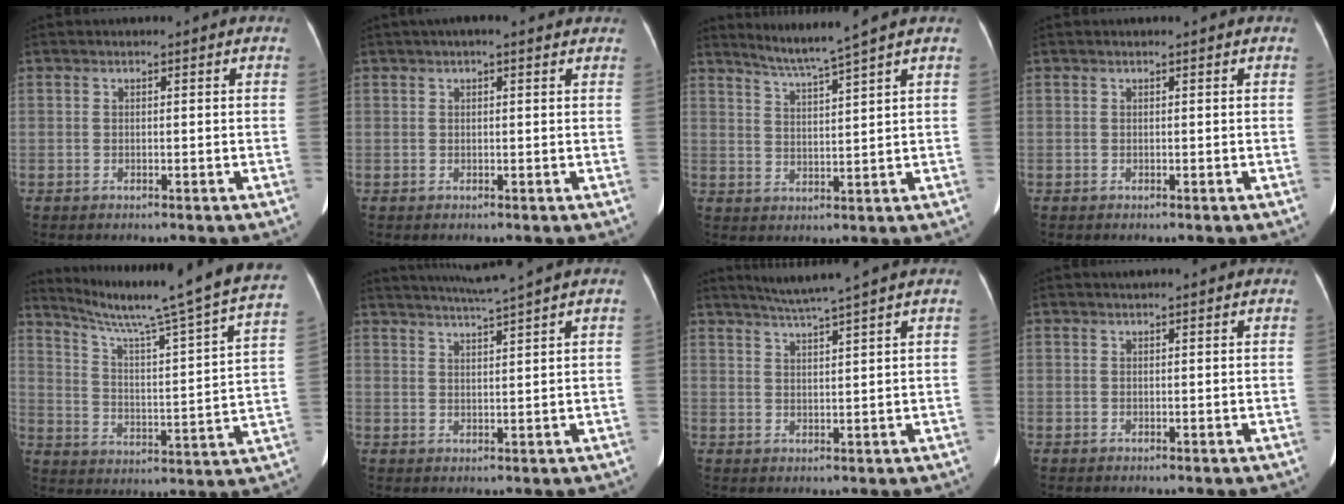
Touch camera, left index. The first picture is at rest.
{"total": 4.3, "force": [3.3, 0.9, 2.6], "torque": [-0.037, 0.032, 0.038]}
{"total": 5.3, "force": [4.5, -2.1, 2.0], "torque": [-0.042, -0.013, 0.086]}
{"total": 0.0}
{"total": 25.3, "force": [20.9, -1.1, 14.1], "torque": [-0.228, -0.048, 0.281]}
{"total": 5.3, "force": [4.5, -2.0, 2.0], "torque": [-0.035, -0.004, 0.081]}
{"total": 5.7, "force": [4.7, -1.7, 2.7], "torque": [-0.047, 0.005, 0.081]}
{"total": 1.8, "force": [1.5, 0.0, 1.0], "torque": [-0.011, 0.021, 0.021]}